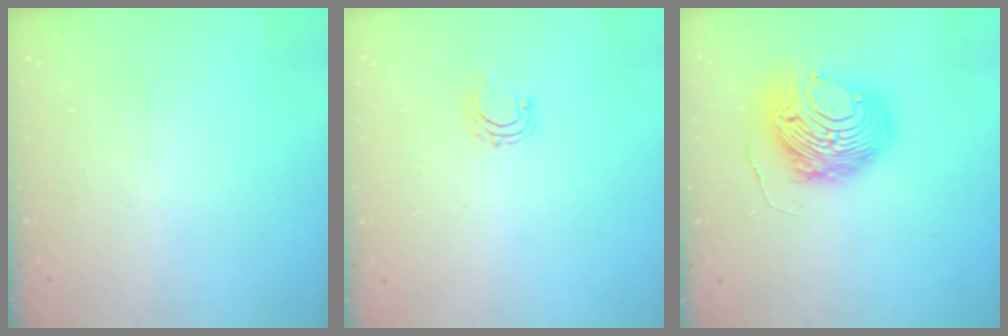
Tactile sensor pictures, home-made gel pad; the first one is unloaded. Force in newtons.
{"total": 5.1, "press": 5.1, "slide": 0.7}
{"total": 14.7, "press": 14.6, "slide": 1.4}